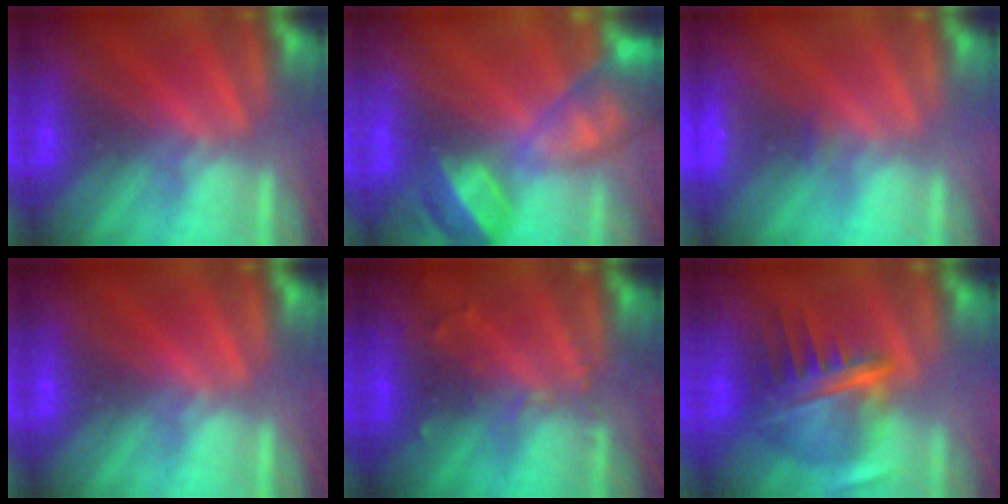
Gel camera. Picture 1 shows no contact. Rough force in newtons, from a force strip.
{"total": 7.8}
{"total": 1.7}
{"total": 0.0}
{"total": 2.8}
{"total": 5.8}